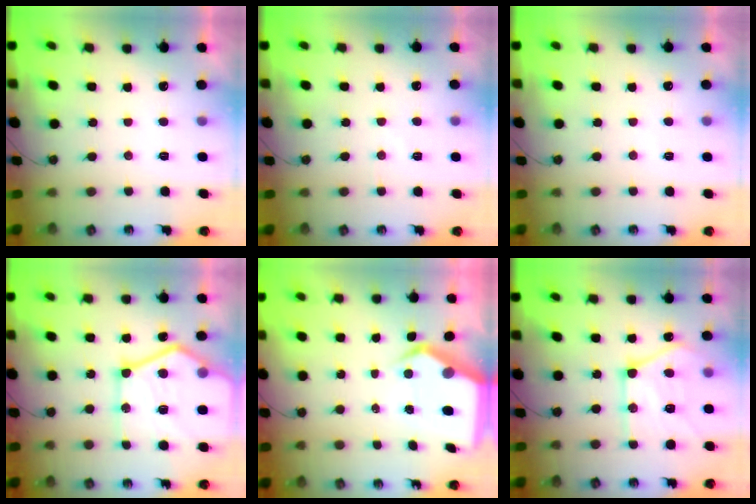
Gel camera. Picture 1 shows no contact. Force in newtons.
{"total": 3.9, "press": 3.8, "slide": 0.4}
{"total": 2.7, "press": 2.7, "slide": 0.5}
{"total": 25.2, "press": 25.1, "slide": 2.7}
{"total": 7.4, "press": 7.3, "slide": 0.8}
{"total": 18.3, "press": 18.2, "slide": 1.8}